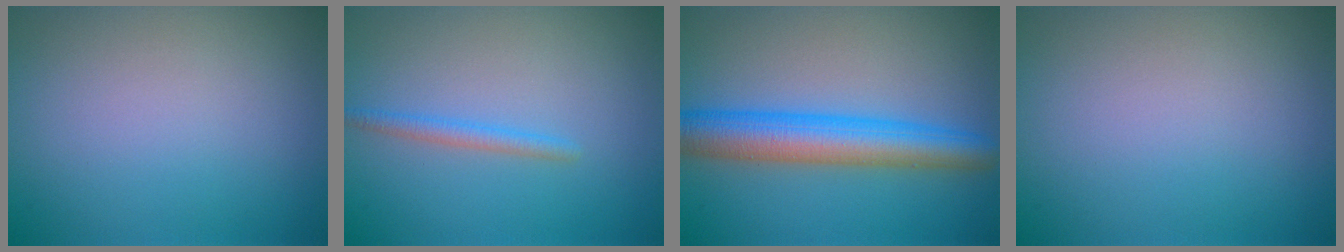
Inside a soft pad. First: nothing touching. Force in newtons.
{"total": 1.4, "press": 1.4, "slide": 0.0}
{"total": 6.5, "press": 6.5, "slide": 0.1}
{"total": 0.0}